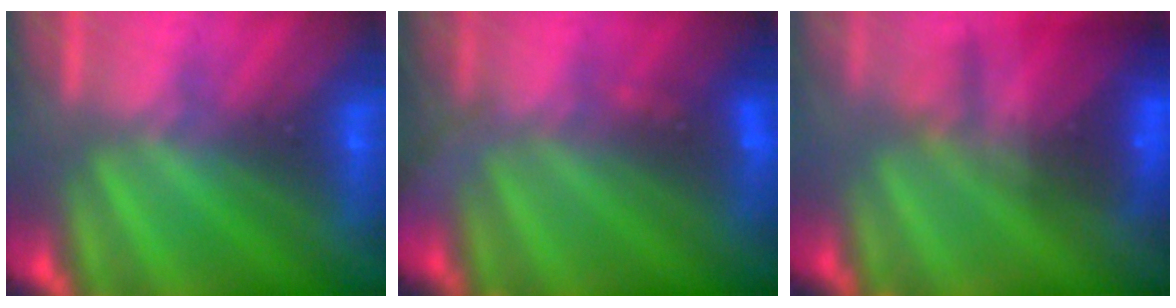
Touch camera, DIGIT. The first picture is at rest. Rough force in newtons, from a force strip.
{"total": 2.8}
{"total": 5.8}